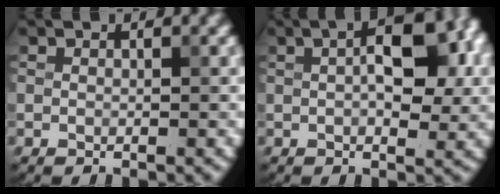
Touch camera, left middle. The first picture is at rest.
{"total": 6.9, "force": [1.4, 3.2, 5.9], "torque": [-0.085, 0.013, 0.022]}